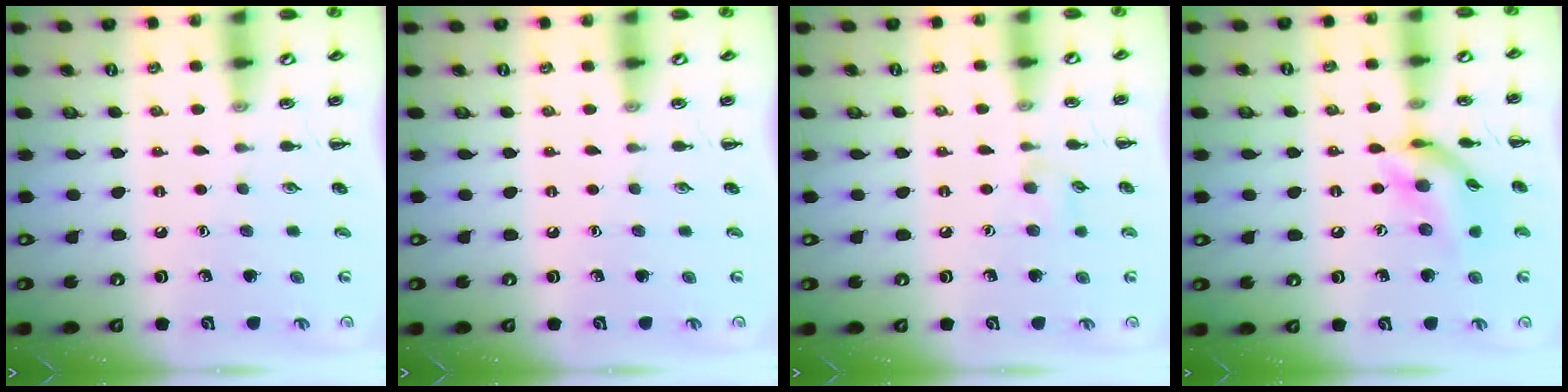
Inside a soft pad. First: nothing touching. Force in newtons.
{"total": 0.0}
{"total": 5.8, "press": 5.4, "slide": 2.1}
{"total": 13.2, "press": 13.0, "slide": 2.0}